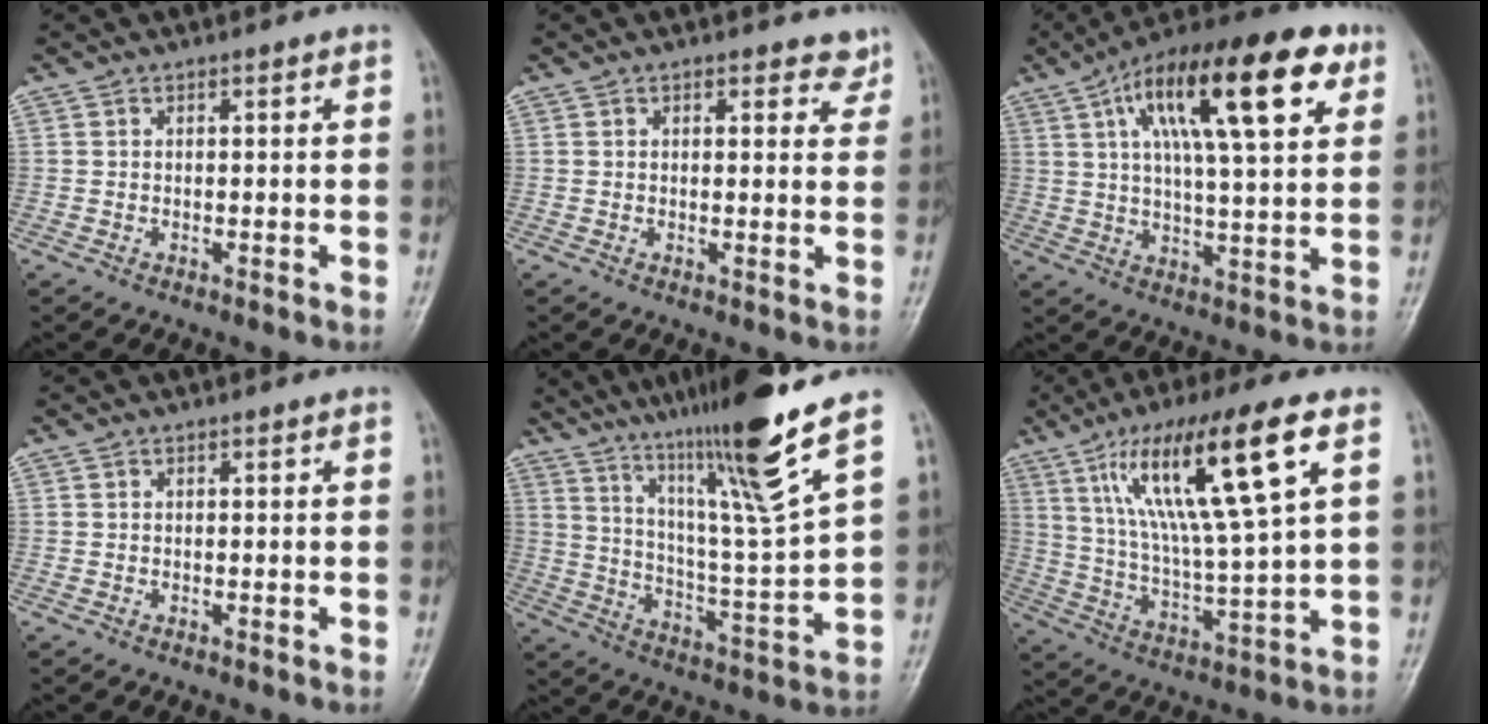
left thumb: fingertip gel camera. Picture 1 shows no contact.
{"total": 3.8, "force": [2.6, 1.9, 2.0], "torque": [0.003, -0.012, 0.028]}
{"total": 22.6, "force": [9.4, 7.3, 19.2], "torque": [-0.295, 0.003, 0.145]}
{"total": 0.0}
{"total": 19.9, "force": [13.8, -0.3, 14.3], "torque": [-0.224, -0.074, 0.236]}
{"total": 20.2, "force": [8.6, 3.2, 17.9], "torque": [-0.320, -0.023, 0.152]}